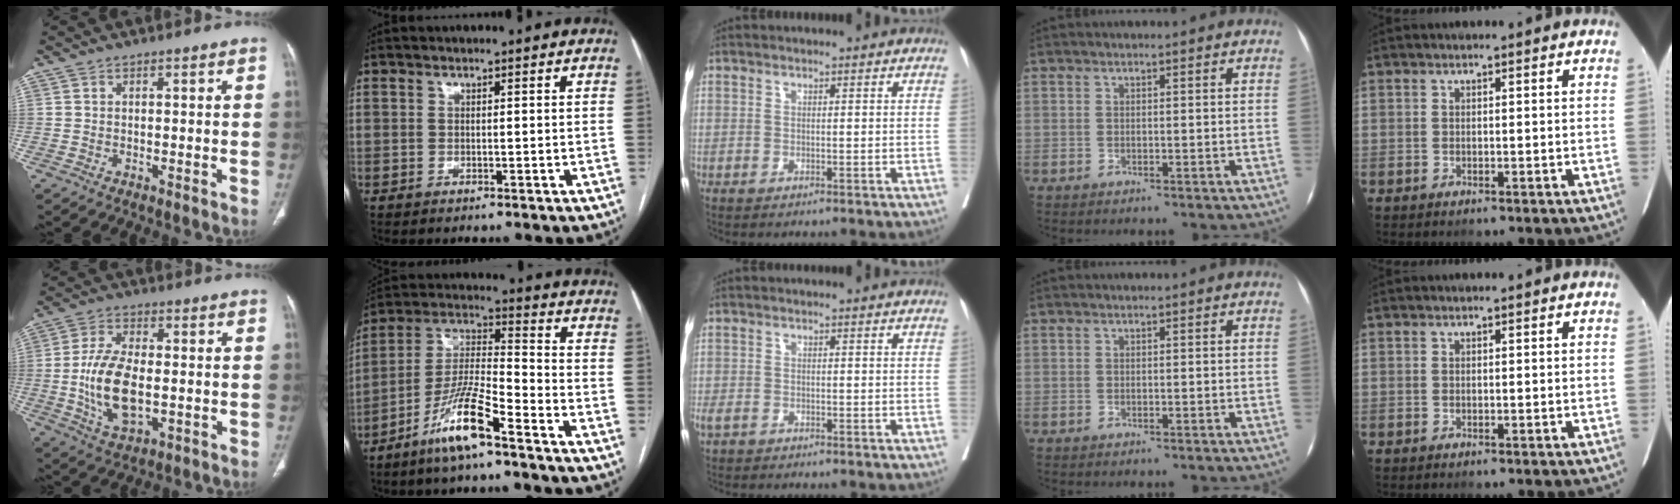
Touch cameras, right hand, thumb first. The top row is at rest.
{"thumb": {"total": 12.7, "force": [-1.6, 6.4, 10.9], "torque": [-0.213, -0.002, -0.024]}, "index": {"total": 11.4, "force": [-7.4, 0.8, 8.6], "torque": [-0.174, -0.014, -0.148]}, "middle": {"total": 2.3, "force": [-1.9, 1.0, 0.8], "torque": [-0.025, -0.004, -0.033]}}